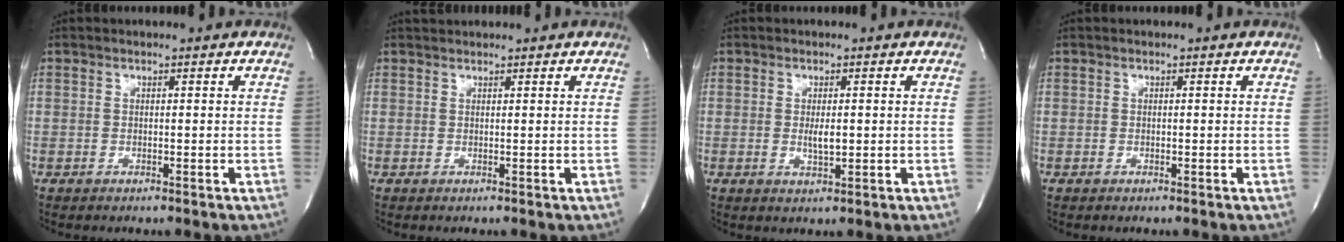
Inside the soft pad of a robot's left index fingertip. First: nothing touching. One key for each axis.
{"total": 1.9, "fx": 1.9, "fy": 0.0, "fz": 0.2, "tx": -0.004, "ty": 0.024, "tz": 0.035}
{"total": 2.3, "fx": 0.1, "fy": 0.7, "fz": 2.2, "tx": -0.042, "ty": -0.004, "tz": 0.003}
{"total": 0.0}